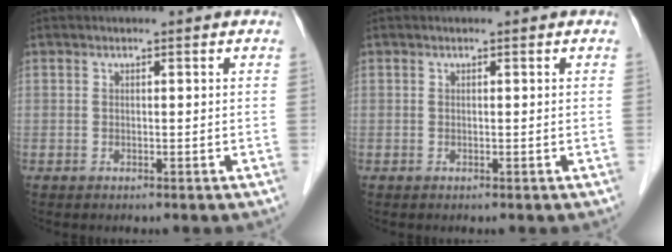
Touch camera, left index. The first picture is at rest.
{"total": 0.0}